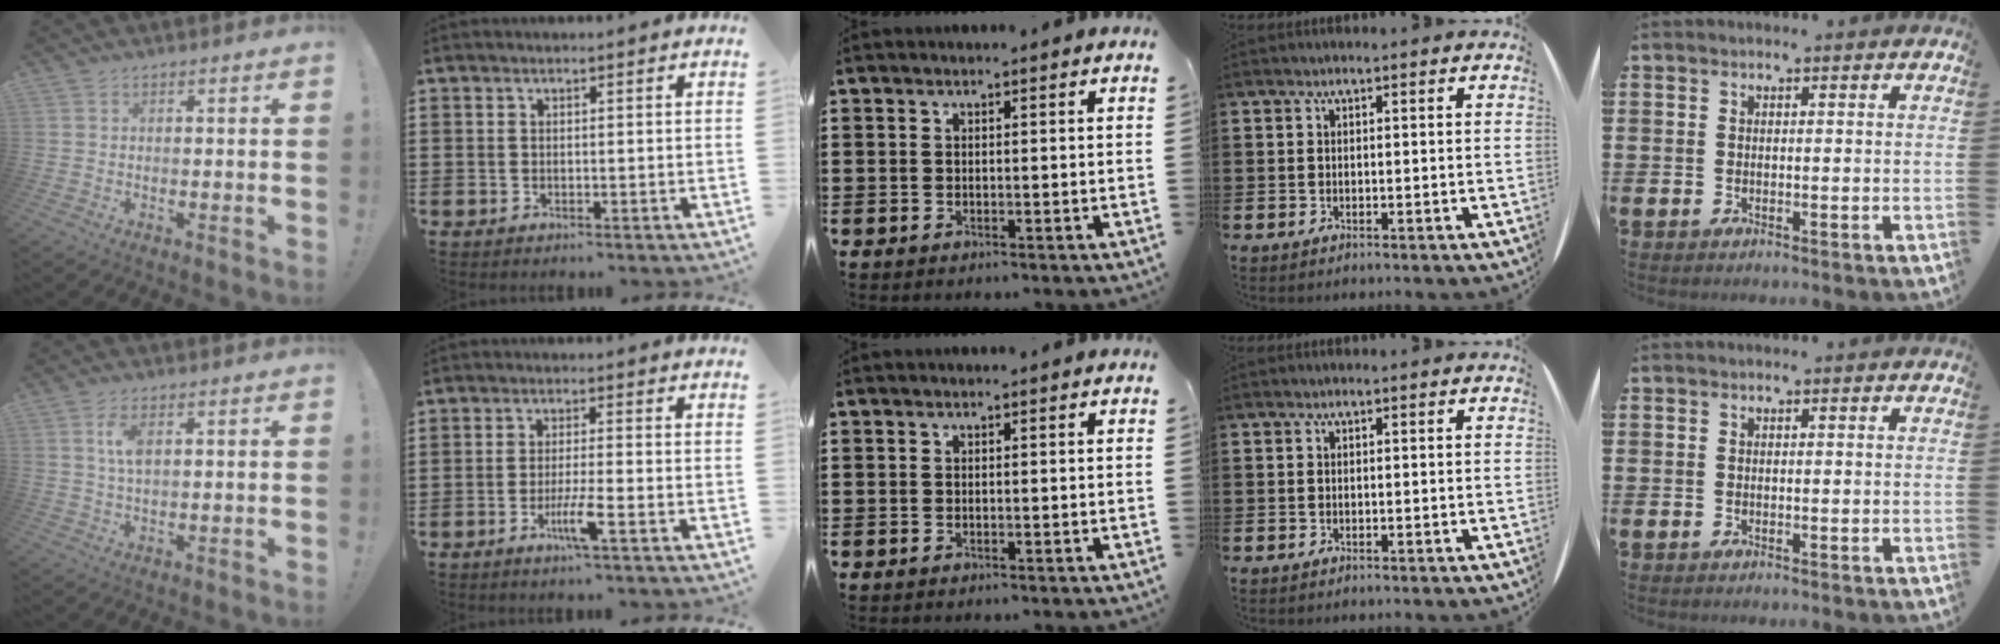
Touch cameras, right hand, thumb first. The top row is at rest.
{"thumb": {"total": 5.0, "force": [1.4, 2.2, 4.3], "torque": [-0.079, -0.002, 0.018]}, "index": {"total": 4.7, "force": [-2.3, 0.0, 4.1], "torque": [-0.081, -0.017, -0.043]}}